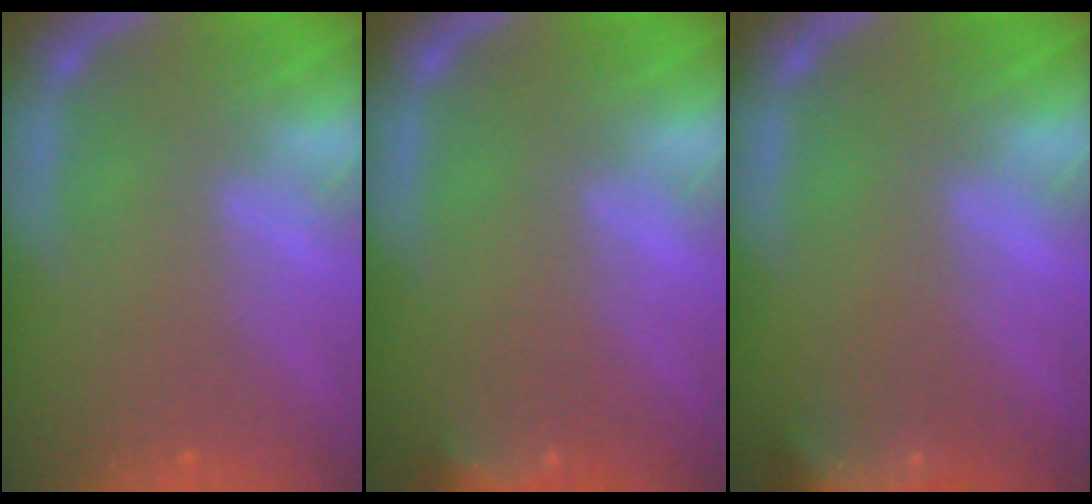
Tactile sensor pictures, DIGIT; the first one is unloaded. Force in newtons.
{"total": 3.0}
{"total": 6.5}